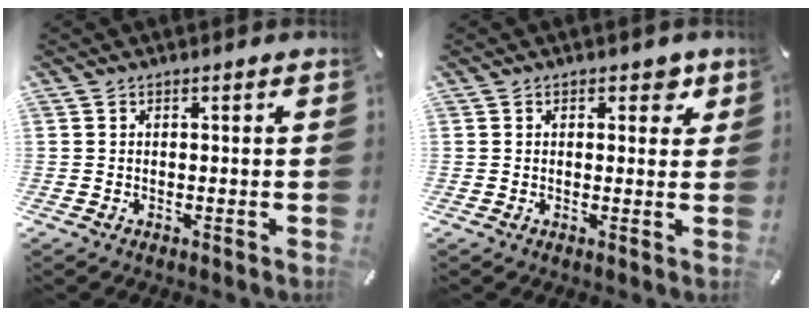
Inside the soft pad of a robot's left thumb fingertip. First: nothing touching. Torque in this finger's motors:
{"motor_torque": [0.10, -0.35, -0.13, 0.16, -0.02]}